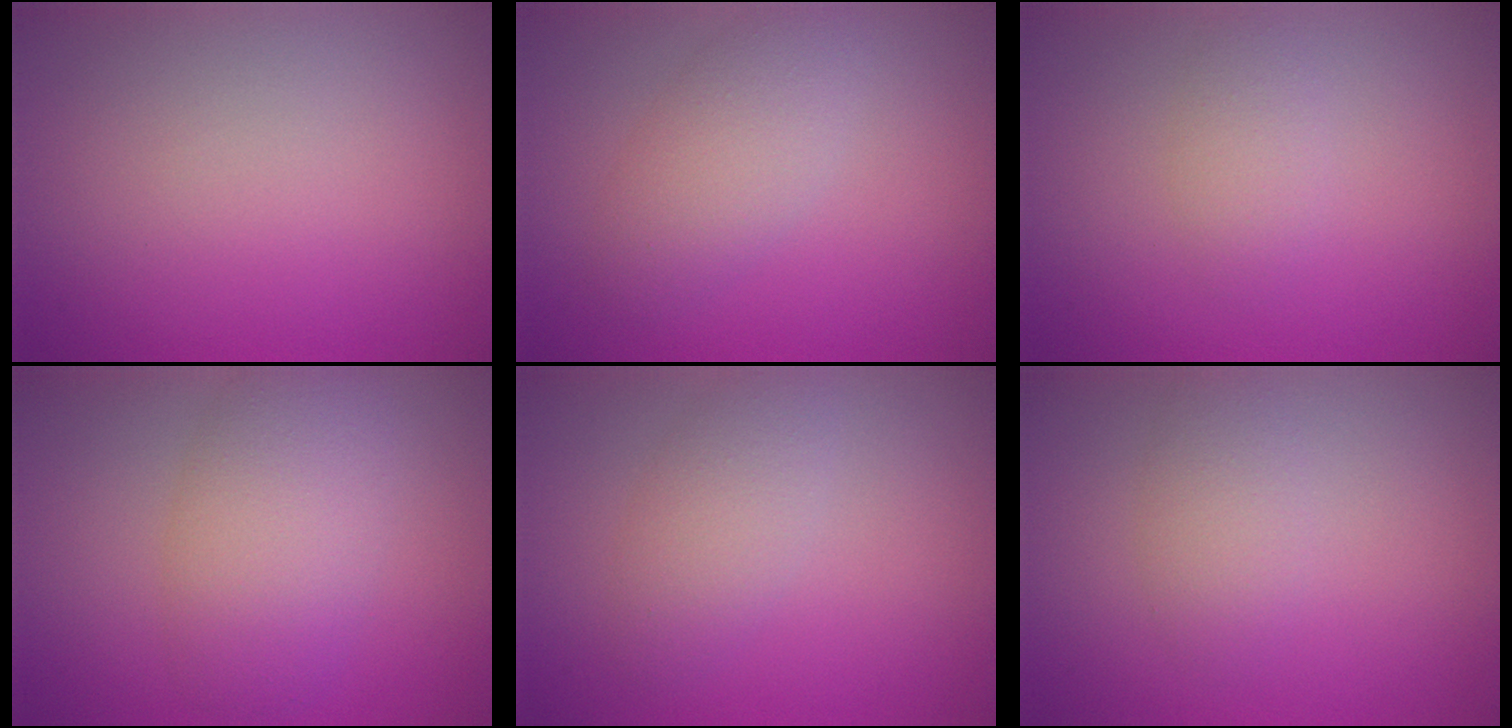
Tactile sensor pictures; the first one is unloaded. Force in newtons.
{"total": 3.4, "press": 3.4, "slide": 0.0}
{"total": 1.6, "press": 1.6, "slide": 0.2}
{"total": 5.5, "press": 5.5, "slide": 0.4}
{"total": 2.7, "press": 2.7, "slide": 0.1}
{"total": 2.2, "press": 2.1, "slide": 0.1}